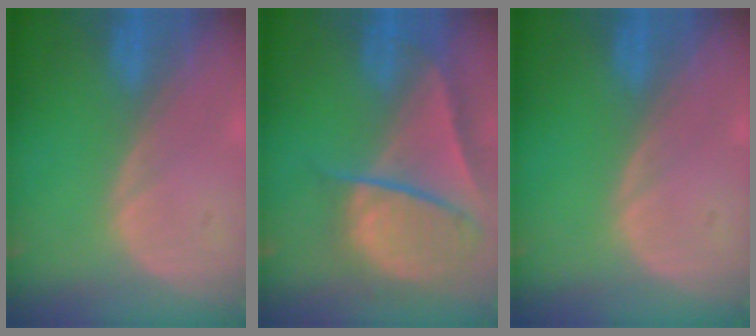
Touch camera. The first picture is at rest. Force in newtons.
{"total": 9.8, "press": 8.2, "slide": 5.3}
{"total": 0.0}